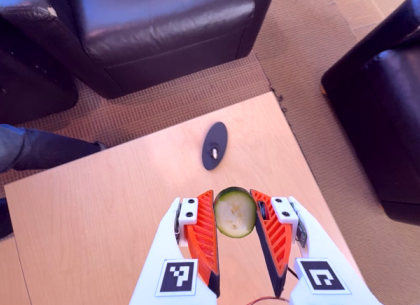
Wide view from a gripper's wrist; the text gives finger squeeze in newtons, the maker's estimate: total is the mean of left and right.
{"total": 9.4, "left": 9.4, "right": 9.3}